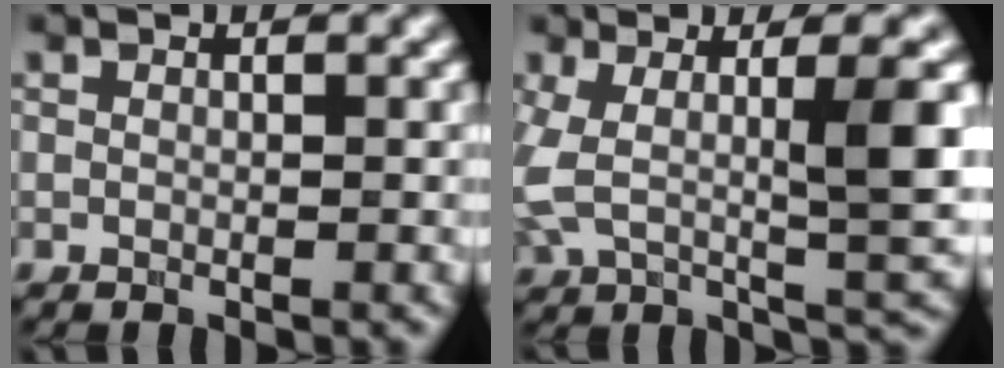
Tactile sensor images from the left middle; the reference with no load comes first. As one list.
[{"total": 8.1, "force": [0.5, 2.4, 7.7], "torque": [-0.155, -0.005, 0.013]}]